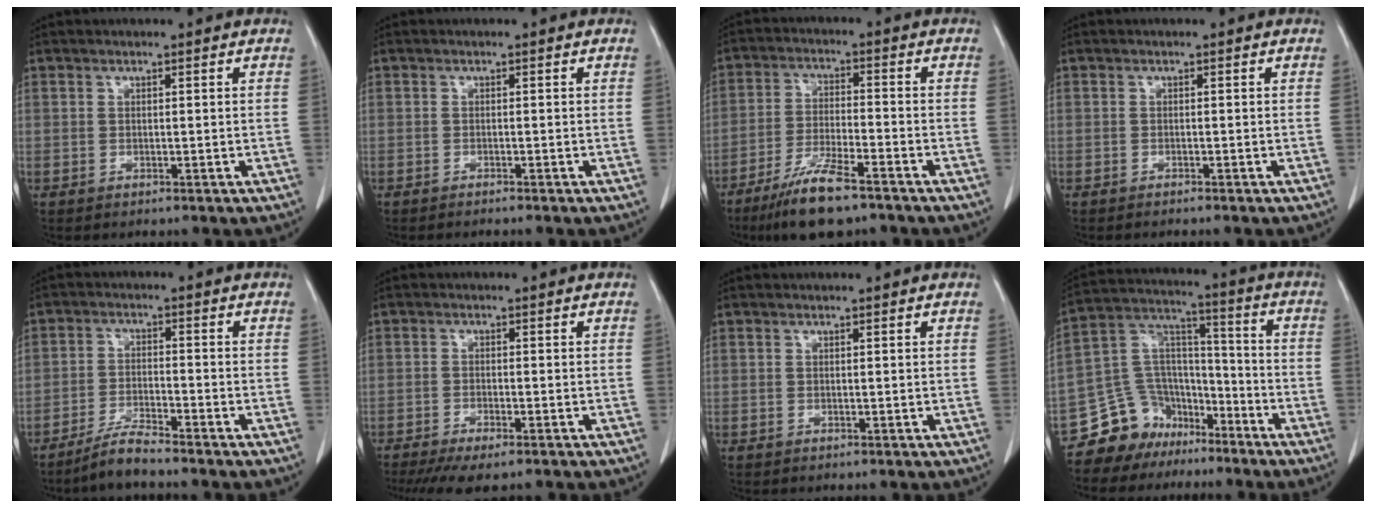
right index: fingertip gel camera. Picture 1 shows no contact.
{"total": 2.1, "force": [-1.8, -0.2, 0.9], "torque": [-0.012, 0.001, -0.022]}
{"total": 9.9, "force": [-7.1, 1.4, 6.7], "torque": [-0.130, -0.024, -0.130]}
{"total": 1.7, "force": [-1.5, -0.2, 0.8], "torque": [-0.010, 0.001, -0.018]}
{"total": 4.2, "force": [-3.9, 0.0, 1.6], "torque": [-0.031, -0.011, -0.078]}
{"total": 7.8, "force": [-6.2, 1.3, 4.6], "torque": [-0.065, -0.013, -0.095]}
{"total": 0.0}
{"total": 11.9, "force": [-8.9, 7.7, 1.4], "torque": [-0.032, 0.079, -0.156]}